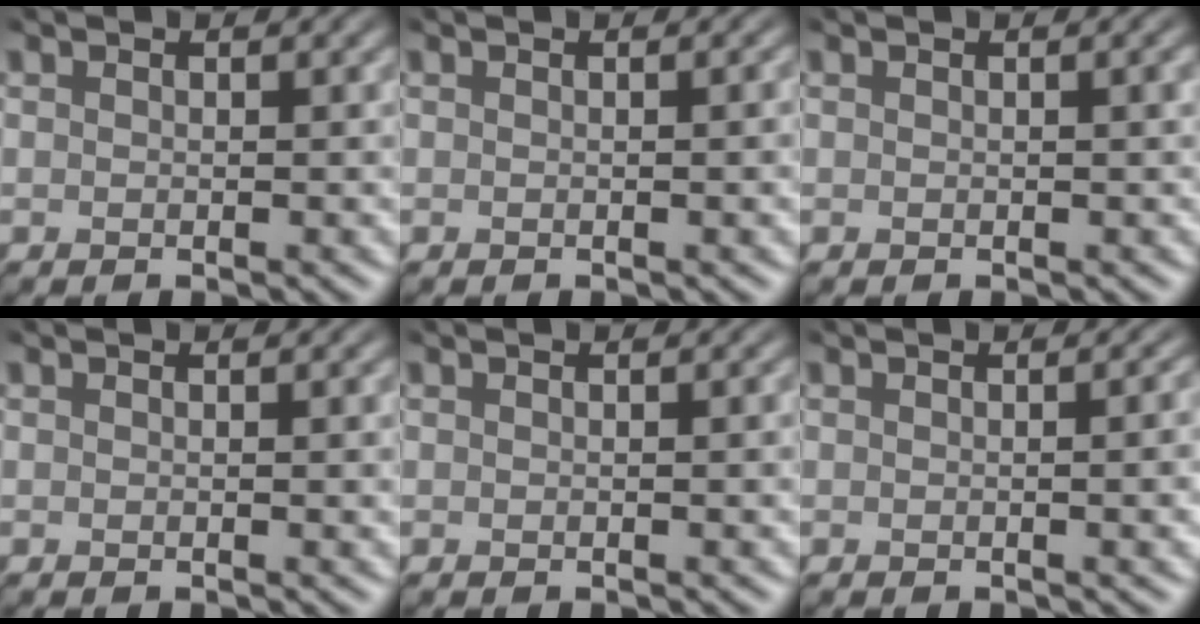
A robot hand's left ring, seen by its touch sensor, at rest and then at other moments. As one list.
[{"total": 3.0, "force": [0.5, 1.3, 2.7], "torque": [-0.019, 0.010, -0.005]}, {"total": 1.6, "force": [0.3, 0.6, 1.5], "torque": [-0.012, 0.003, 0.003]}, {"total": 1.8, "force": [0.4, 0.7, 1.6], "torque": [-0.013, 0.003, 0.005]}, {"total": 1.6, "force": [0.2, 0.6, 1.5], "torque": [-0.014, 0.004, 0.000]}, {"total": 6.6, "force": [1.1, 3.3, 5.6], "torque": [-0.017, 0.038, -0.007]}]